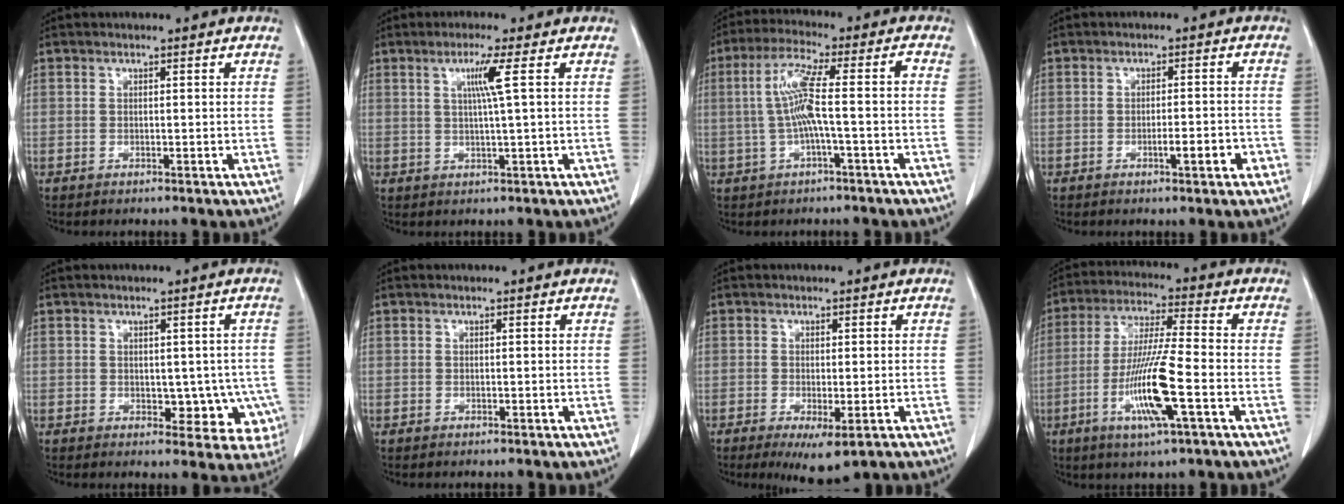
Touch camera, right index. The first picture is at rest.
{"total": 4.0, "force": [1.2, -1.1, 3.7], "torque": [-0.073, -0.002, 0.024]}
{"total": 8.1, "force": [-0.7, 0.4, 8.1], "torque": [-0.162, 0.029, -0.011]}
{"total": 3.8, "force": [-1.7, 0.6, 3.3], "torque": [-0.048, 0.001, -0.023]}
{"total": 7.8, "force": [-1.5, 5.1, 5.8], "torque": [-0.040, 0.008, -0.009]}
{"total": 0.0}
{"total": 5.2, "force": [-2.8, 1.3, 4.2], "torque": [-0.058, -0.014, -0.036]}
{"total": 12.3, "force": [-4.0, 0.1, 11.6], "torque": [-0.232, -0.015, -0.077]}